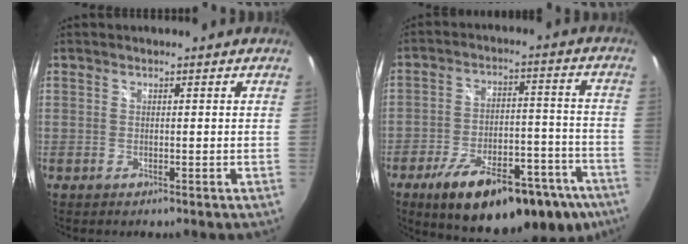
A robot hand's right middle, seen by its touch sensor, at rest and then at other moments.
{"total": 25.5, "force": [-17.0, 9.6, 16.3], "torque": [-0.250, -0.010, -0.224]}